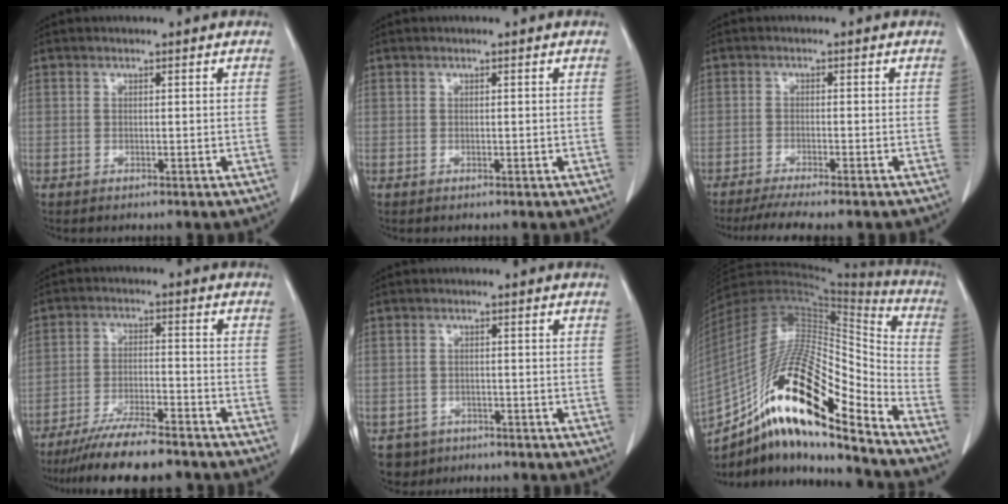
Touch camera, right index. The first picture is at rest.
{"total": 0.0}
{"total": 8.0, "force": [-6.8, 0.6, 4.2], "torque": [-0.054, -0.011, -0.103]}
{"total": 11.9, "force": [-10.3, 1.3, 5.7], "torque": [-0.087, -0.021, -0.166]}
{"total": 3.8, "force": [-2.2, 3.1, -0.1], "torque": [0.002, 0.008, -0.034]}
{"total": 25.5, "force": [-14.7, 5.4, 20.1], "torque": [-0.373, -0.004, -0.258]}